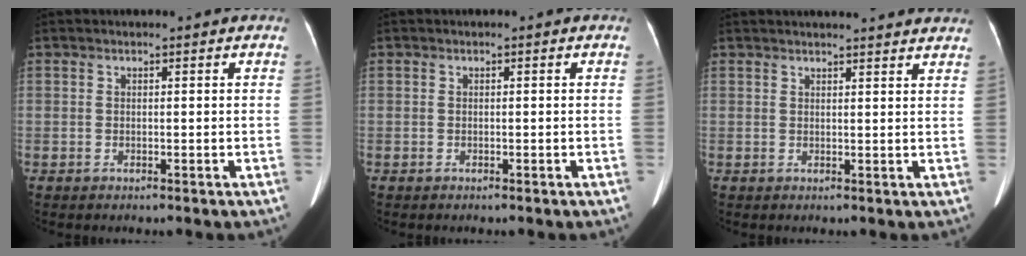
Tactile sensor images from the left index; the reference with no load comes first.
{"total": 0.0}
{"total": 13.6, "force": [12.8, 1.1, 4.5], "torque": [-0.050, 0.018, 0.141]}